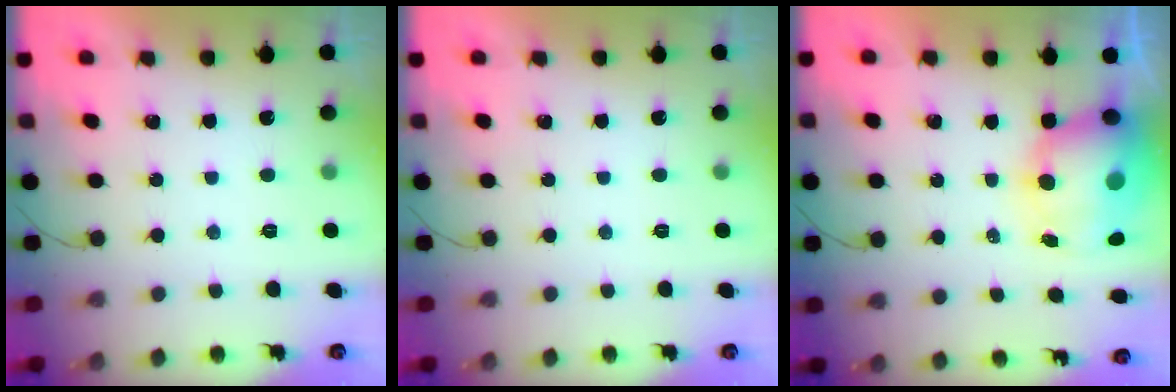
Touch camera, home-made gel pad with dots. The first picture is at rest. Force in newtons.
{"total": 0.0}
{"total": 13.0, "press": 12.6, "slide": 3.1}